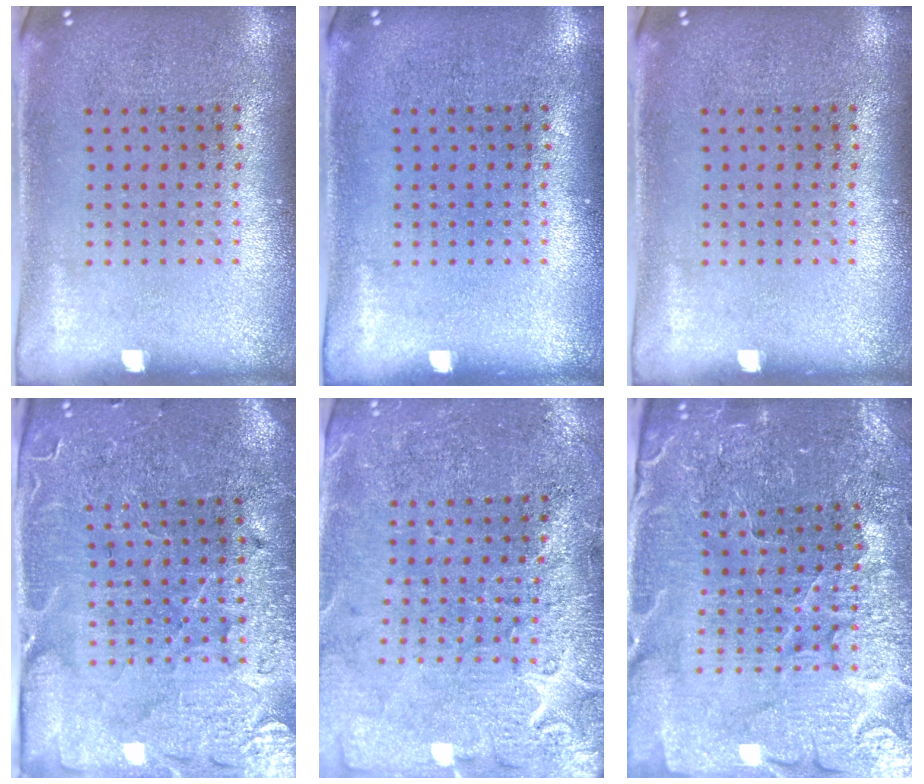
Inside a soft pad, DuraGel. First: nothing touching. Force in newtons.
{"total": 0.0}
{"total": 0.0}
{"total": 3.6, "press": 3.4, "slide": 1.0}
{"total": 3.1, "press": 3.1, "slide": 0.6}
{"total": 3.9, "press": 3.8, "slide": 0.6}